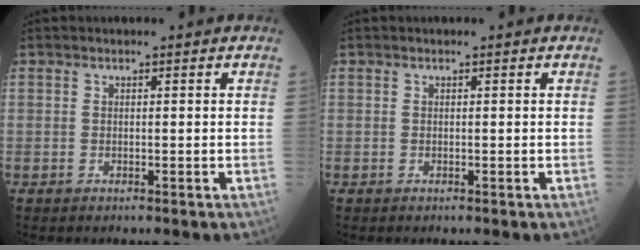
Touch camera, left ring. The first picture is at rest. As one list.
[{"total": 0.0}]